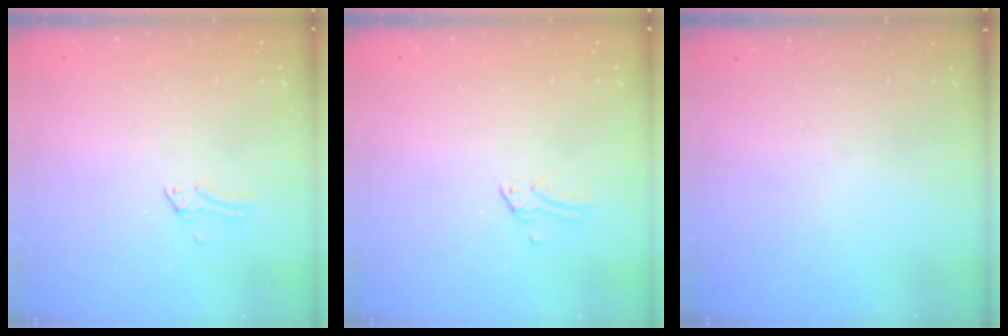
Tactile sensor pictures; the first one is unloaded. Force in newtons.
{"total": 0.0}
{"total": 0.0}